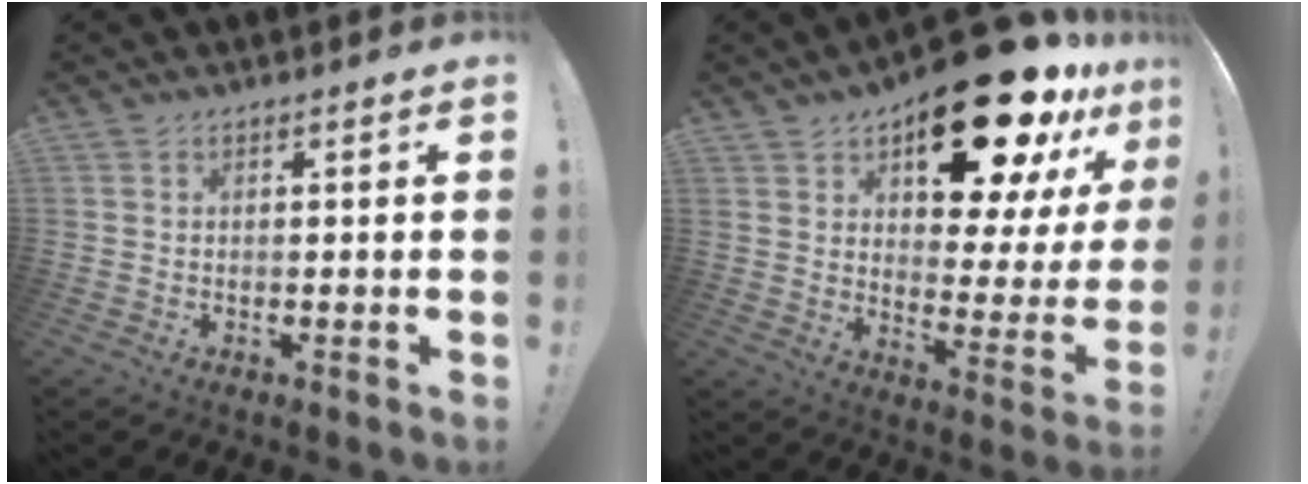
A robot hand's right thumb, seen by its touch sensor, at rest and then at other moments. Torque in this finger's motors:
{"motor_torque": [0.68, 1.56, 1.11, 0.24, 0.42]}